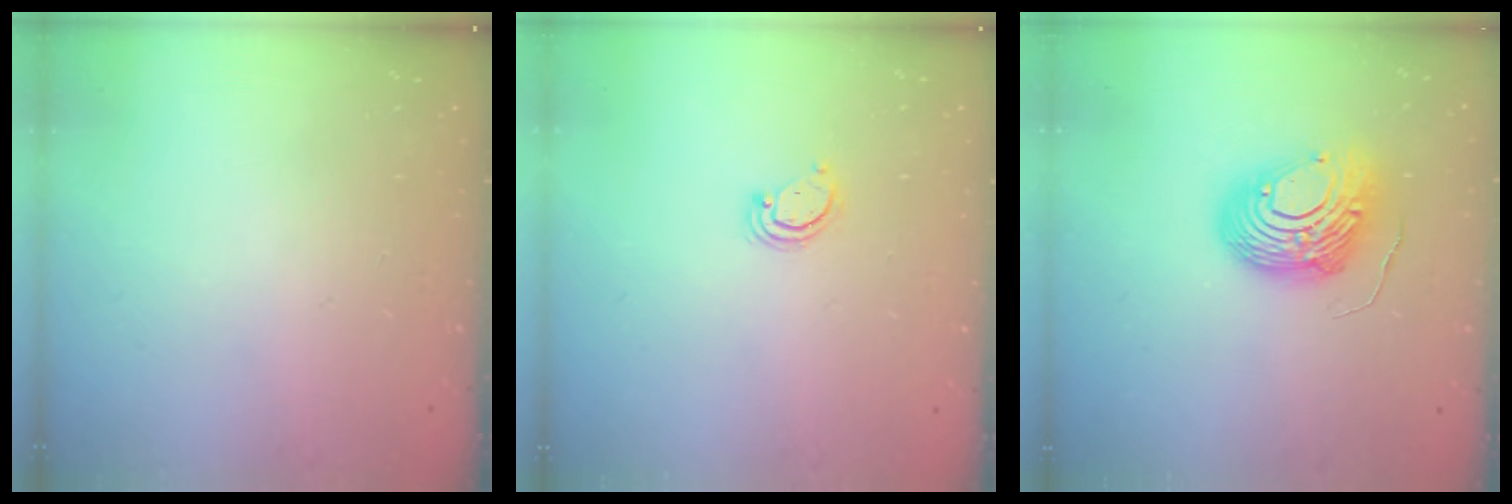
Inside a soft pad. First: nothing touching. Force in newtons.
{"total": 3.2, "press": 3.2, "slide": 0.3}
{"total": 12.6, "press": 12.6, "slide": 1.4}